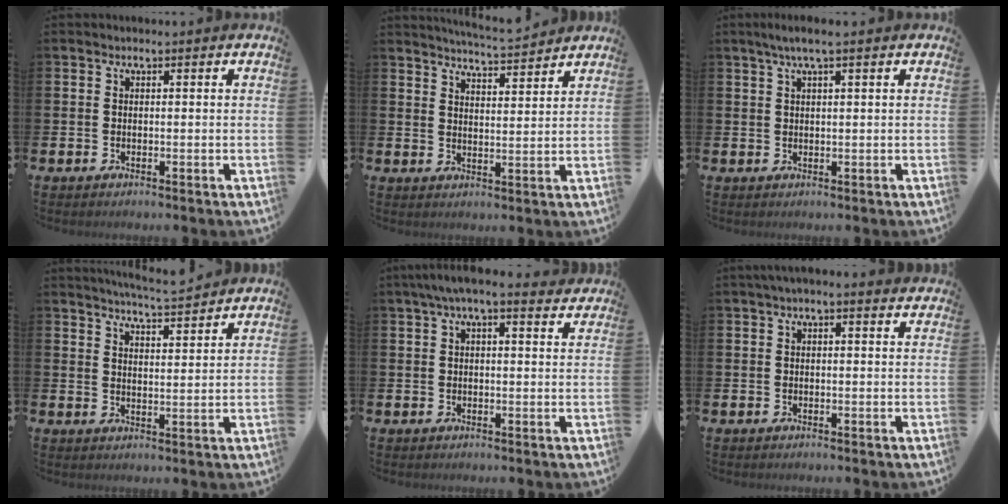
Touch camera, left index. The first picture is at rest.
{"total": 4.8, "force": [4.8, -0.4, 0.3], "torque": [-0.018, -0.031, 0.085]}
{"total": 2.5, "force": [1.5, 0.1, 2.0], "torque": [-0.049, 0.007, 0.027]}
{"total": 5.1, "force": [5.0, -0.5, 0.4], "torque": [-0.022, -0.031, 0.089]}
{"total": 3.6, "force": [2.8, 0.6, 2.2], "torque": [-0.041, -0.007, 0.047]}
{"total": 1.1, "force": [0.6, 0.1, 0.9], "torque": [-0.010, 0.000, 0.008]}